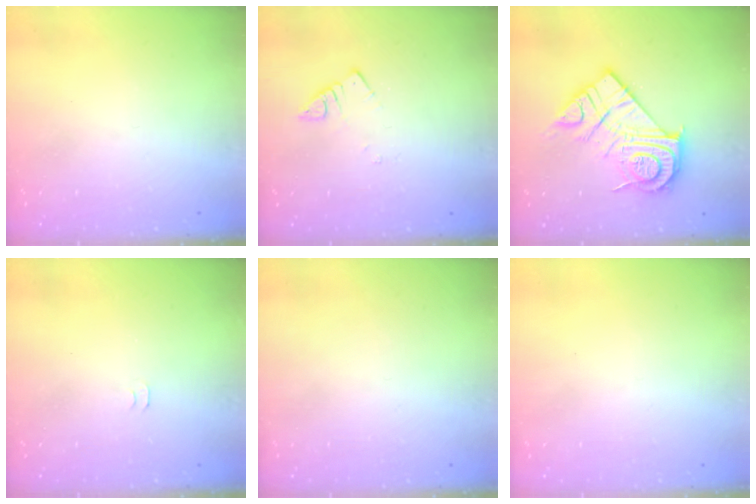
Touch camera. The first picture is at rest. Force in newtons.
{"total": 2.5, "press": 2.5, "slide": 0.3}
{"total": 18.1, "press": 18.0, "slide": 1.5}
{"total": 4.0, "press": 4.0, "slide": 0.6}
{"total": 1.5, "press": 1.5, "slide": 0.1}
{"total": 1.7, "press": 1.6, "slide": 0.1}